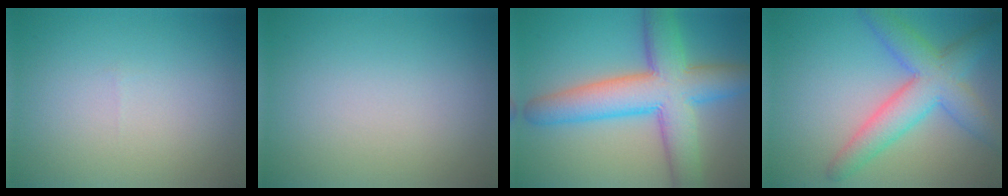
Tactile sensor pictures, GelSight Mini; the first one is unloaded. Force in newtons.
{"total": 0.0}
{"total": 9.5, "press": 9.5, "slide": 0.2}
{"total": 6.1, "press": 6.1, "slide": 0.2}